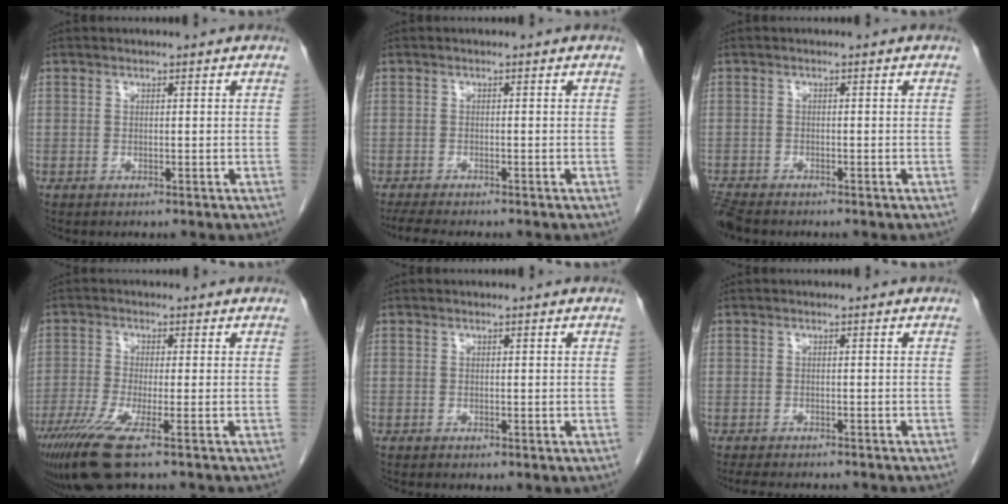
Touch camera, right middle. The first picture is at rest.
{"total": 5.3, "force": [-4.5, 0.6, 2.8], "torque": [-0.046, -0.016, -0.068]}
{"total": 3.6, "force": [-3.3, 0.7, 1.2], "torque": [-0.029, -0.015, -0.063]}
{"total": 8.8, "force": [-5.2, 0.6, 7.1], "torque": [-0.136, -0.026, -0.097]}
{"total": 0.5, "force": [0.0, 0.2, 0.5], "torque": [-0.011, -0.003, 0.001]}
{"total": 5.5, "force": [-4.8, 1.1, 2.5], "torque": [-0.038, -0.012, -0.068]}